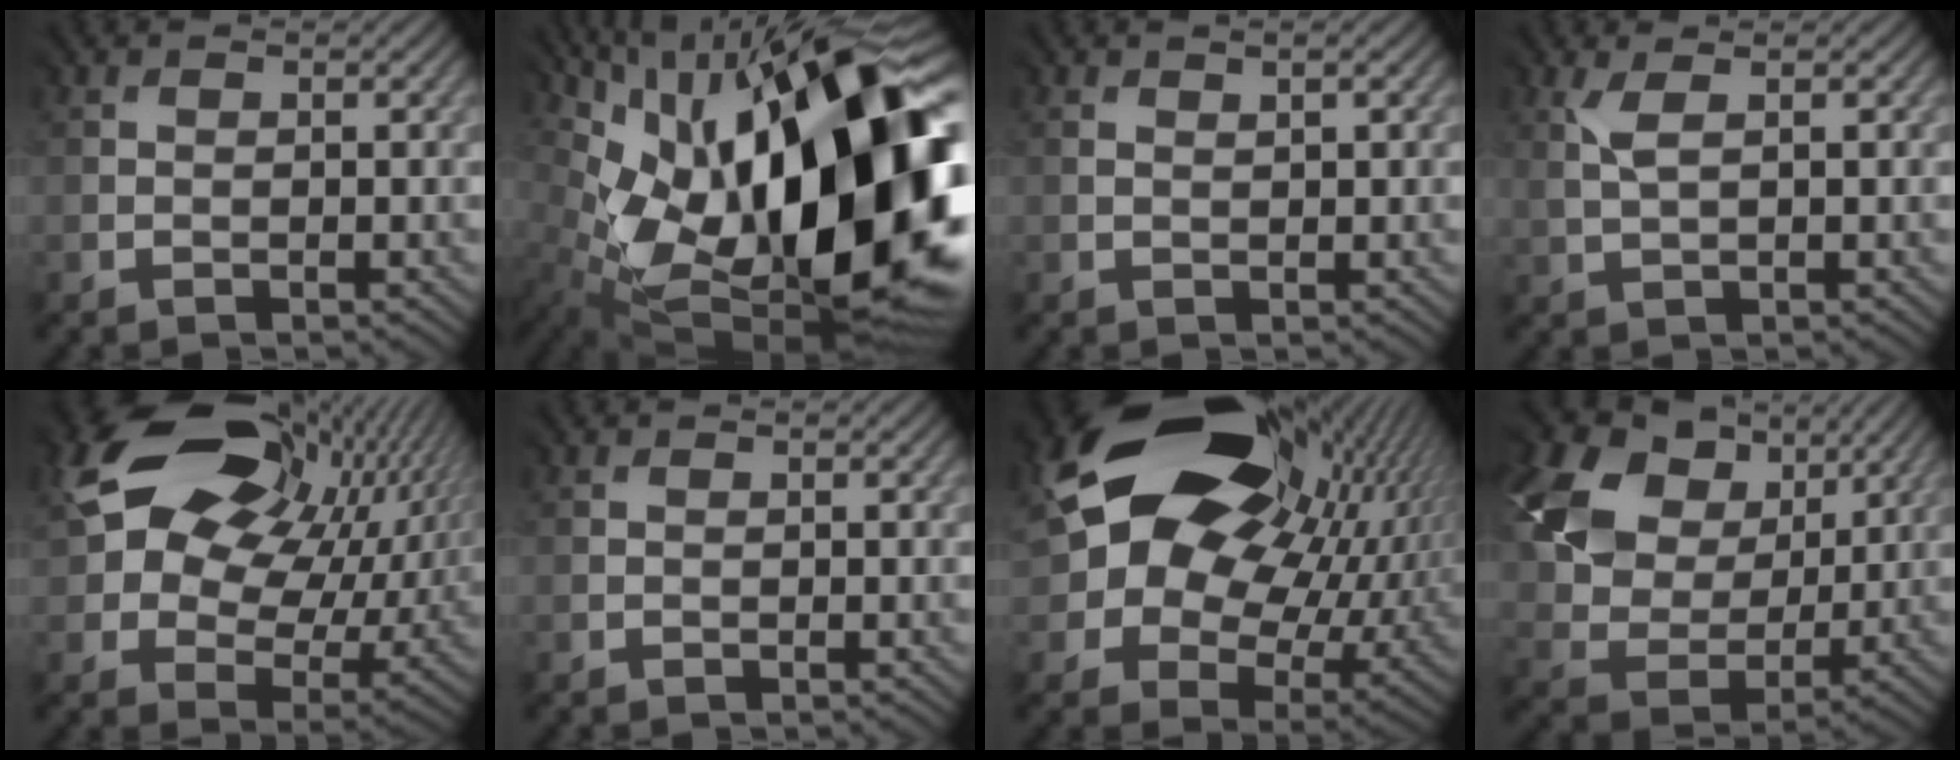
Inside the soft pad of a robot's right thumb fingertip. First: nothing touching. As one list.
[{"total": 20.9, "force": [1.8, 9.0, 18.8], "torque": [-0.341, -0.008, 0.034]}, {"total": 0.7, "force": [0.6, -0.2, 0.3], "torque": [-0.010, 0.001, 0.017]}, {"total": 1.7, "force": [1.0, 0.0, 1.4], "torque": [-0.046, 0.003, 0.026]}, {"total": 16.3, "force": [5.4, 10.6, 11.1], "torque": [-0.219, 0.014, 0.100]}, {"total": 0.0}, {"total": 18.9, "force": [5.7, 12.9, 12.5], "torque": [-0.229, 0.011, 0.103]}, {"total": 15.1, "force": [6.5, 10.6, 8.6], "torque": [-0.218, 0.027, 0.127]}]